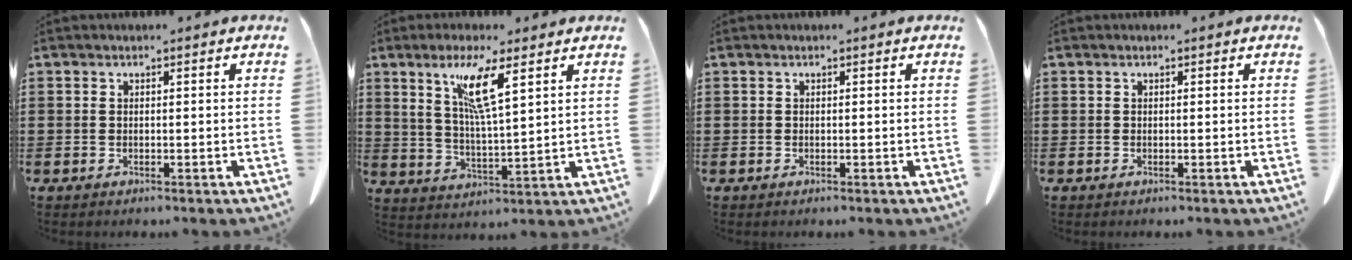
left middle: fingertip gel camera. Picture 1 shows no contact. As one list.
[{"total": 8.1, "force": [4.8, 0.8, 6.5], "torque": [-0.140, -0.003, 0.080]}, {"total": 0.0}, {"total": 0.0}]